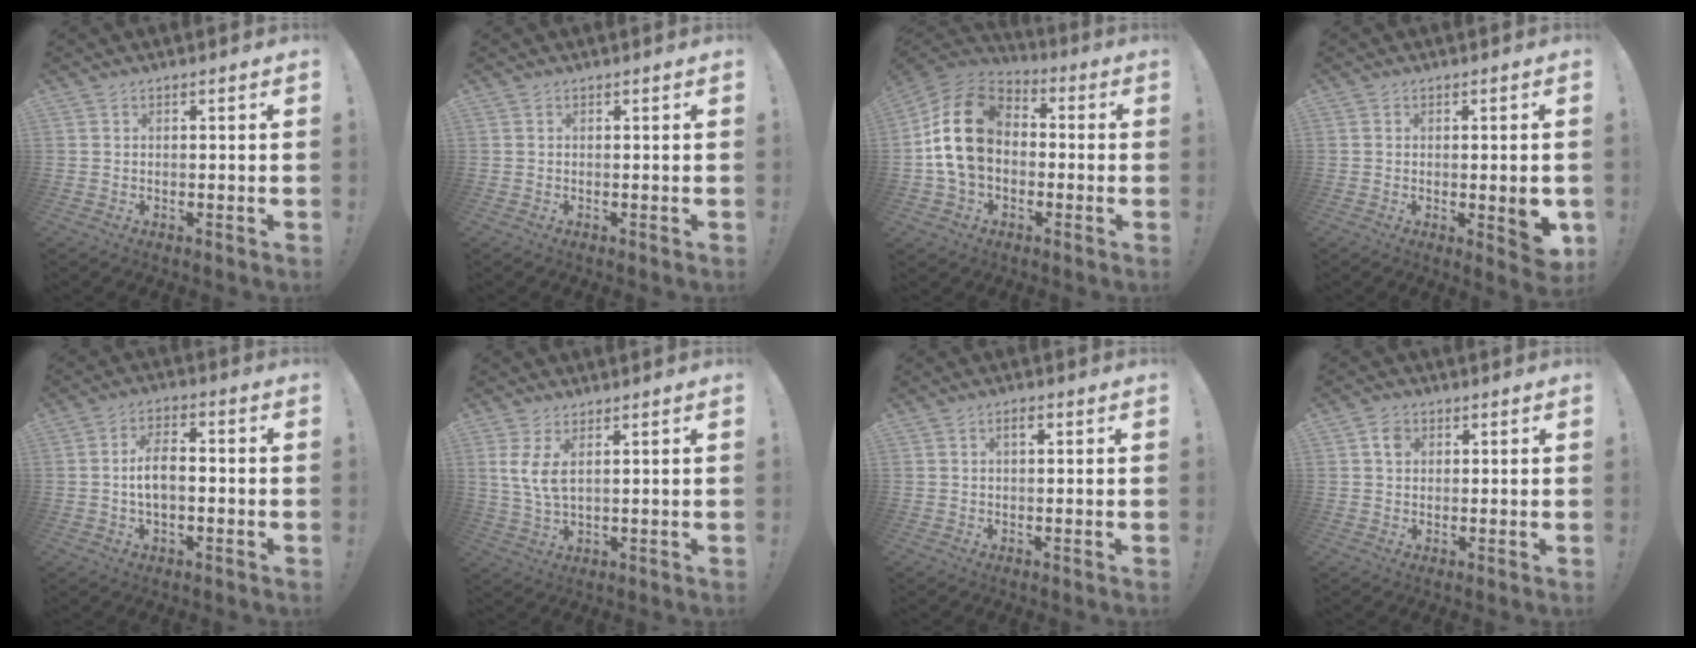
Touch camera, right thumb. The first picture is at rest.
{"total": 0.0}
{"total": 18.4, "force": [1.9, 13.4, 12.5], "torque": [-0.220, 0.022, 0.043]}
{"total": 5.0, "force": [-0.5, 1.6, 4.8], "torque": [-0.056, -0.007, -0.002]}
{"total": 7.1, "force": [-0.8, 3.8, 5.9], "torque": [-0.094, 0.004, -0.015]}
{"total": 6.2, "force": [2.6, 2.2, 5.1], "torque": [-0.098, -0.012, 0.047]}
{"total": 2.0, "force": [0.6, 0.8, 1.7], "torque": [-0.029, 0.005, 0.007]}
{"total": 3.5, "force": [1.2, 2.9, 1.6], "torque": [-0.021, 0.002, 0.020]}